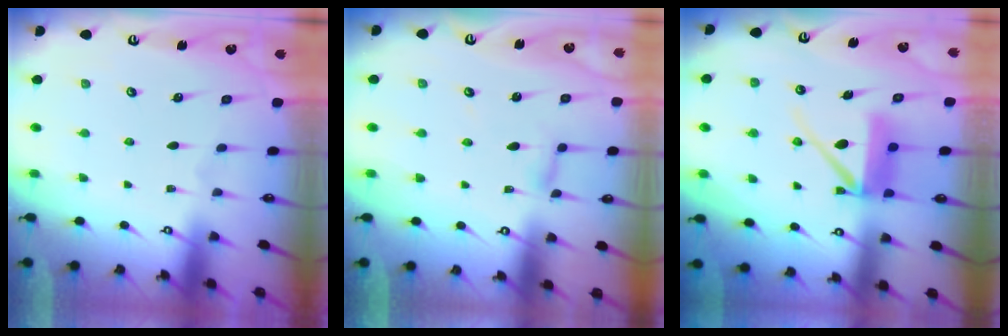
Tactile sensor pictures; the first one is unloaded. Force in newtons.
{"total": 2.6, "press": 2.6, "slide": 0.3}
{"total": 9.3, "press": 9.3, "slide": 1.1}